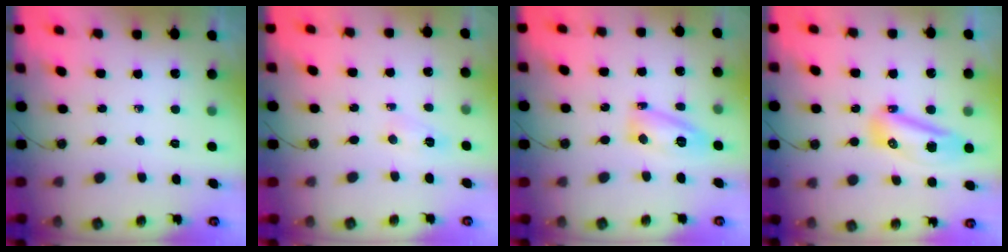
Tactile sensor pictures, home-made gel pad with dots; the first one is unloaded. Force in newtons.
{"total": 3.5, "press": 3.2, "slide": 1.6}
{"total": 12.1, "press": 12.1, "slide": 0.8}
{"total": 16.2, "press": 12.7, "slide": 10.1}